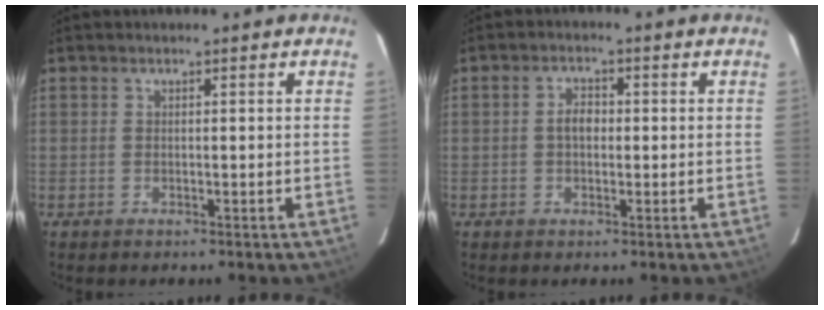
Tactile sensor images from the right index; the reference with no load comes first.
{"total": 2.9, "force": [-0.1, 2.0, 2.1], "torque": [-0.038, 0.009, -0.002]}